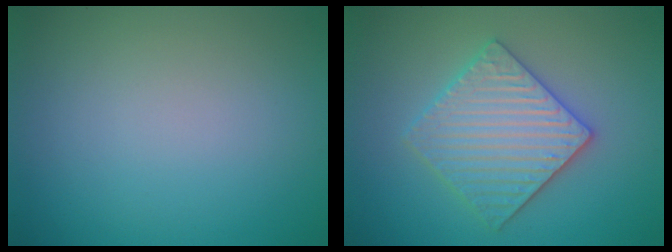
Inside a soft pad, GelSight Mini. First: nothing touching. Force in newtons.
{"total": 4.3, "press": 4.1, "slide": 1.0}